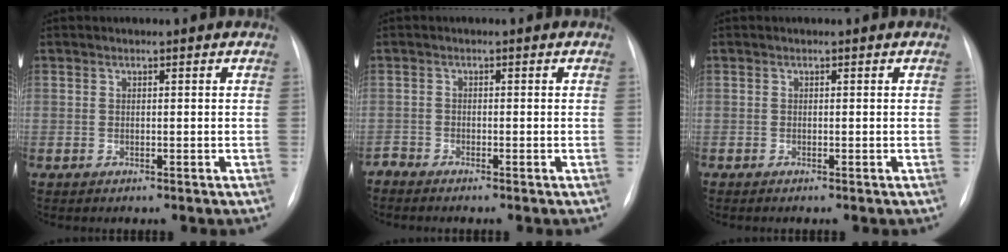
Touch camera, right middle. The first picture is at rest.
{"total": 1.2, "force": [-1.2, -0.2, 0.0], "torque": [0.000, -0.005, -0.023]}
{"total": 0.0}